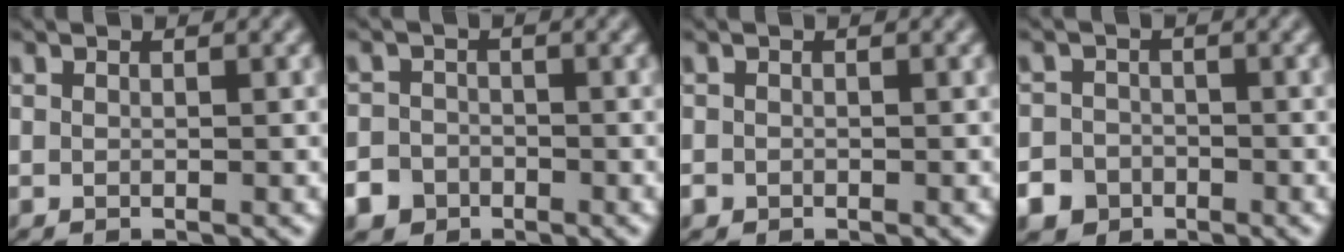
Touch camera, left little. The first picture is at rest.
{"total": 6.4, "force": [-3.8, 5.1, 1.1], "torque": [-0.024, -0.019, -0.080]}
{"total": 0.8, "force": [-0.4, 0.7, 0.0], "torque": [0.005, -0.004, -0.008]}
{"total": 7.5, "force": [-4.3, 6.0, 1.2], "torque": [-0.030, -0.026, -0.090]}